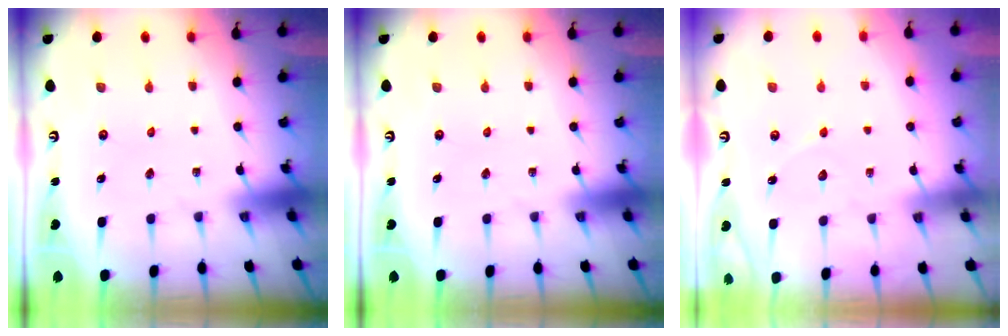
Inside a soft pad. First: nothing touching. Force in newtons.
{"total": 0.0}
{"total": 4.0, "press": 3.9, "slide": 0.4}